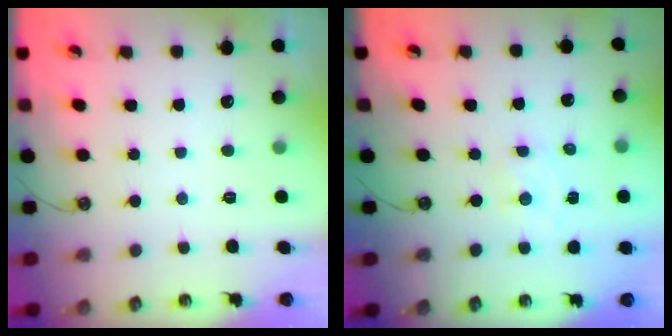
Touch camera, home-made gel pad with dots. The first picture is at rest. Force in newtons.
{"total": 2.3, "press": 2.3, "slide": 0.4}